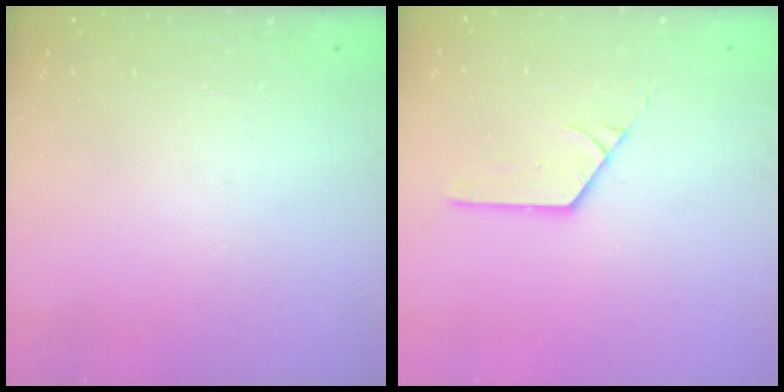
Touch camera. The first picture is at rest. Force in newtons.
{"total": 2.7, "press": 2.7, "slide": 0.1}